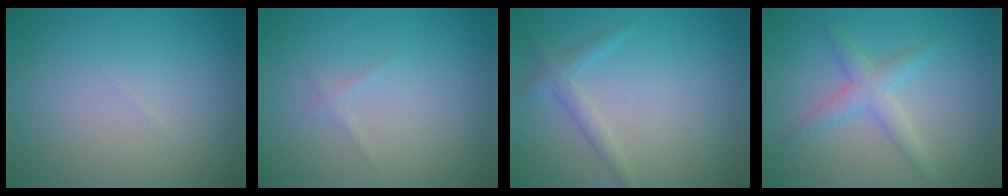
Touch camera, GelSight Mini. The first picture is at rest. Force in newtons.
{"total": 0.6, "press": 0.6, "slide": 0.0}
{"total": 1.6, "press": 1.6, "slide": 0.1}
{"total": 2.5, "press": 2.5, "slide": 0.1}